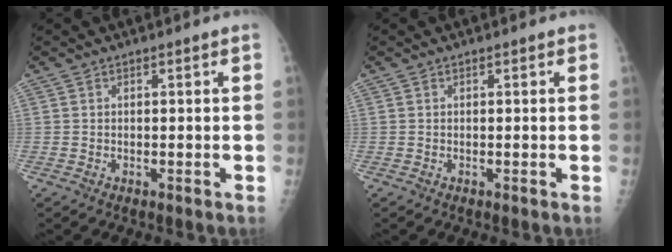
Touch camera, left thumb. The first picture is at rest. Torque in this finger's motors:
{"motor_torque": [2.17, 2.84, 0.85, -0.69, 0.01]}